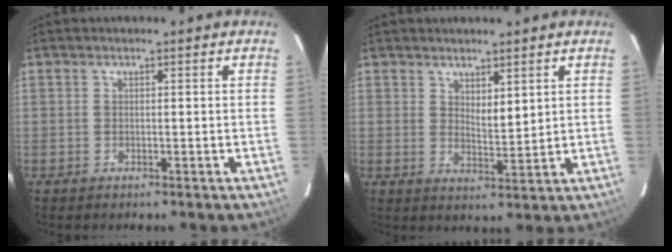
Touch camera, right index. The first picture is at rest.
{"total": 3.3, "force": [2.0, 0.9, 2.4], "torque": [-0.045, -0.012, 0.042]}